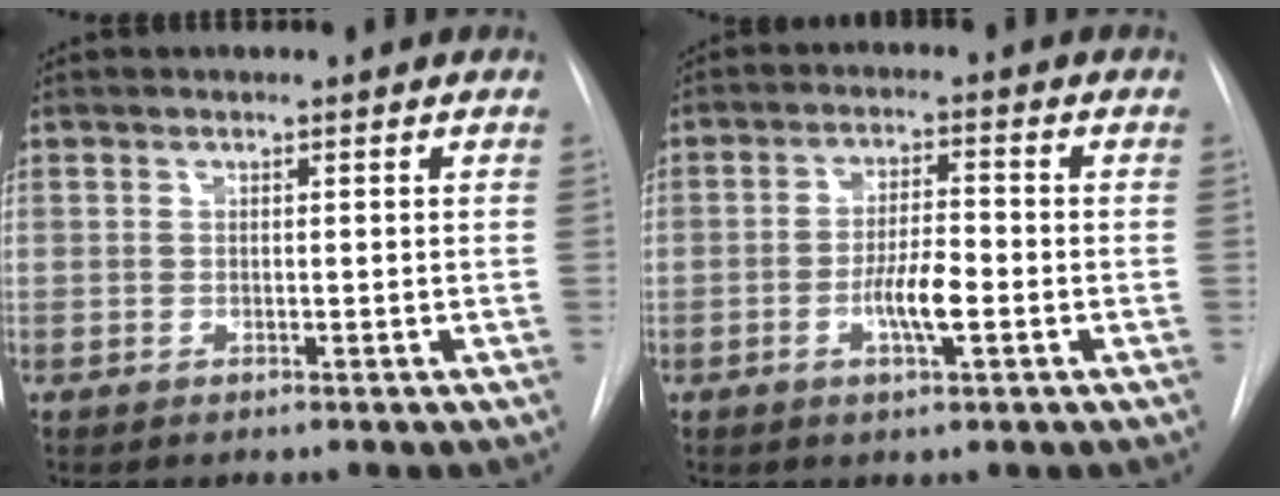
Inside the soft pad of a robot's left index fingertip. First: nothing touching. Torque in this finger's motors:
{"motor_torque": [1.04, 0.34, 0.15, 0.04]}